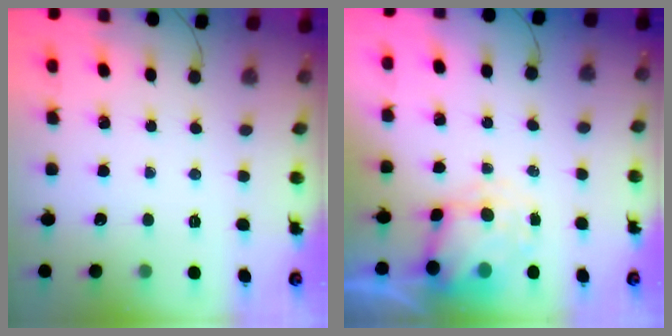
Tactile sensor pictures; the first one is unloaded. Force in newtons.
{"total": 4.8, "press": 4.6, "slide": 1.0}